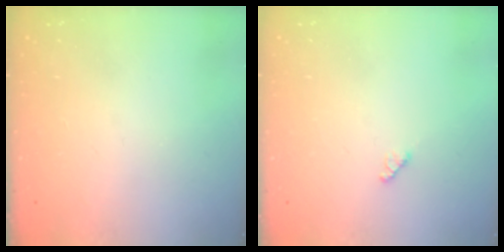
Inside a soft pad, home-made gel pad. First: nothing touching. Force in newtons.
{"total": 2.9, "press": 2.9, "slide": 0.3}